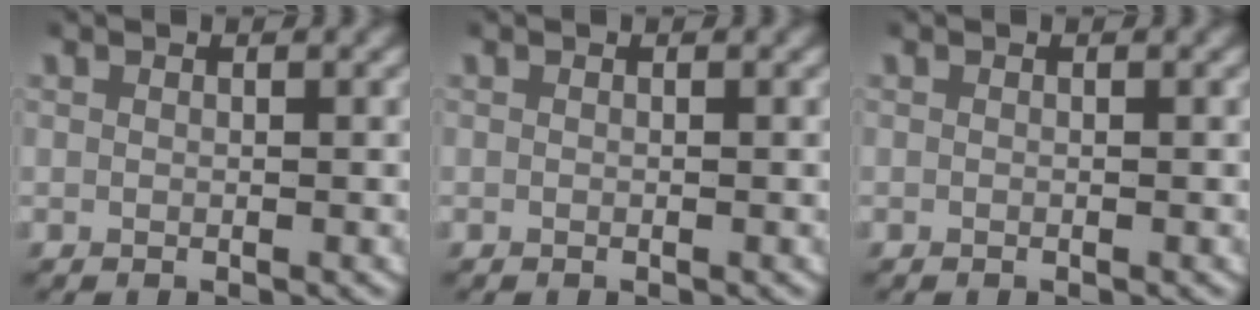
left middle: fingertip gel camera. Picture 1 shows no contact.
{"total": 0.0}
{"total": 0.0}